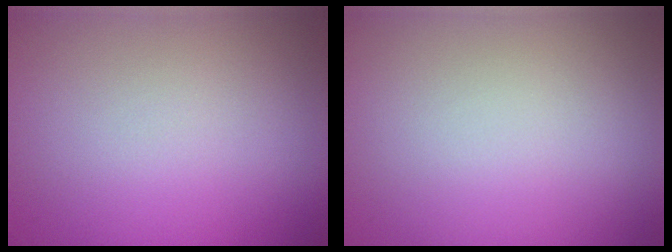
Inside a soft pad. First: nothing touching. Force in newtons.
{"total": 0.0}